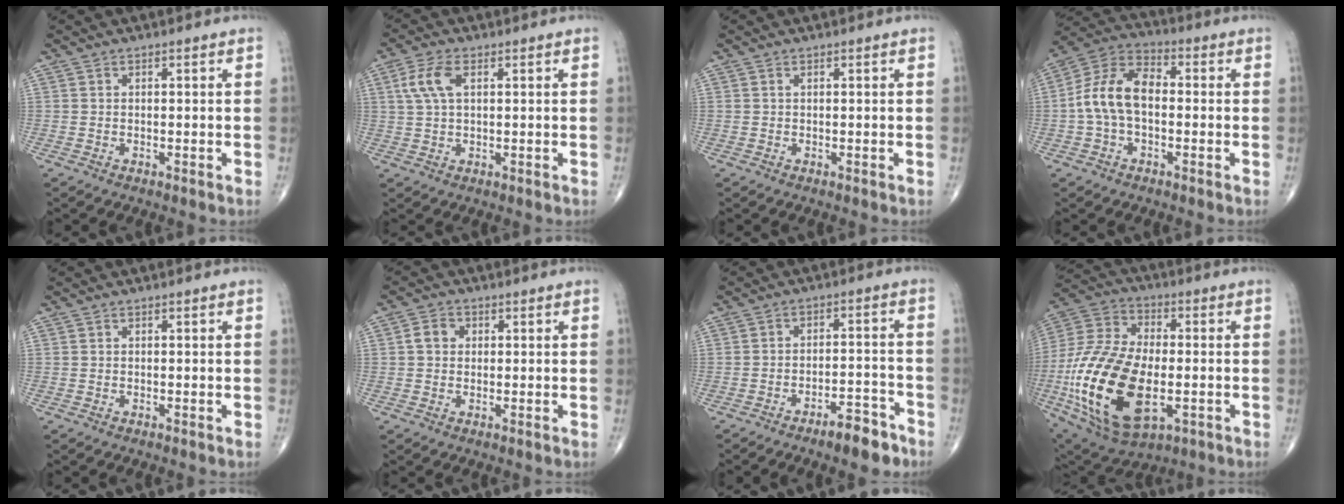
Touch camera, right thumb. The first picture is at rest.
{"total": 5.6, "force": [1.7, 2.7, 4.6], "torque": [-0.111, 0.010, 0.035]}
{"total": 0.0}
{"total": 11.3, "force": [-0.7, 6.9, 8.9], "torque": [-0.167, 0.037, -0.025]}
{"total": 0.0}
{"total": 3.1, "force": [0.5, 2.7, 1.6], "torque": [-0.021, 0.007, 0.004]}
{"total": 7.2, "force": [-5.3, 2.2, 4.3], "torque": [-0.054, 0.040, -0.079]}
{"total": 25.9, "force": [-5.5, 13.8, 21.3], "torque": [-0.439, -0.003, -0.084]}